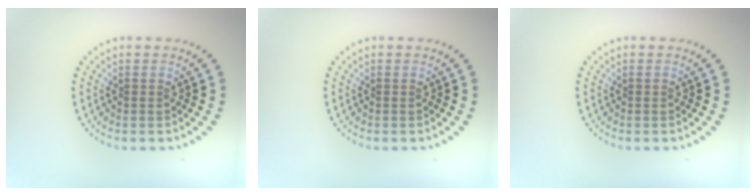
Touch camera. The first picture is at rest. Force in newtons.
{"total": 0.0}
{"total": 0.0}